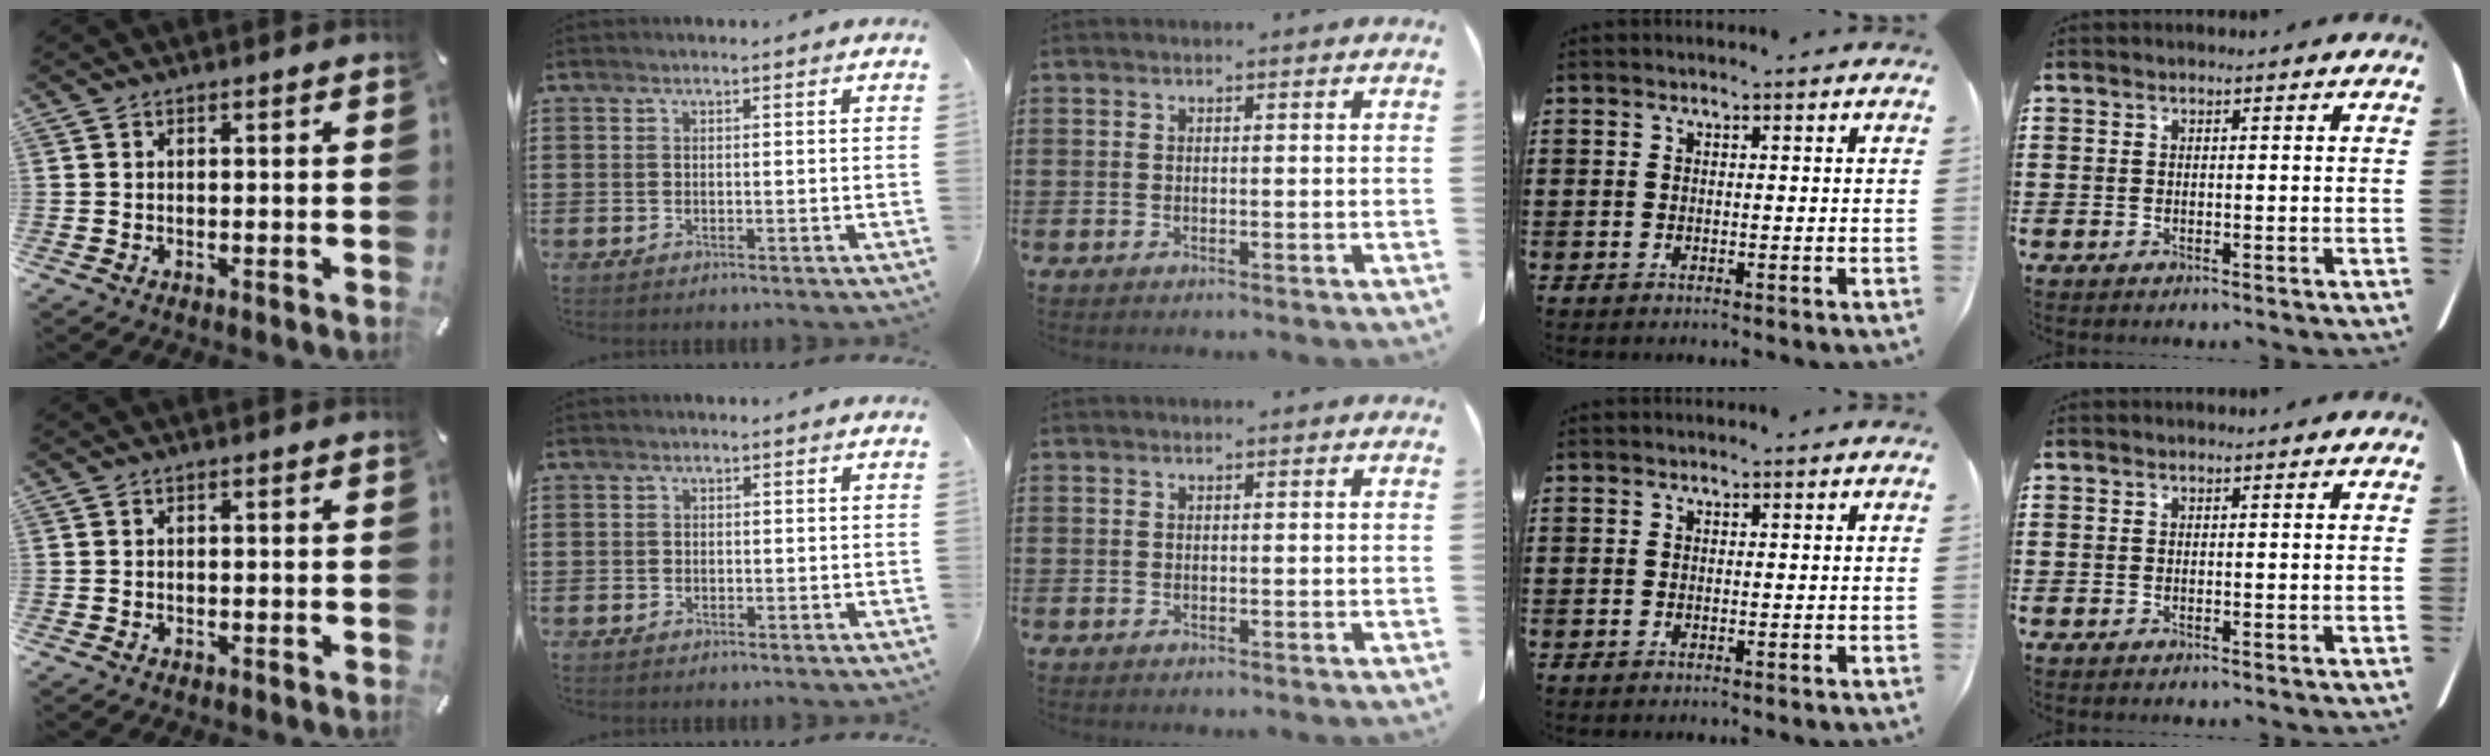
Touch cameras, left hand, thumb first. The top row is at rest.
{"thumb": {"total": 0.5, "force": [-0.3, 0.4, 0.2], "torque": [-0.002, 0.003, -0.008]}, "index": {"total": 0.7, "force": [-0.3, 0.7, 0.1], "torque": [-0.004, 0.002, -0.007]}}